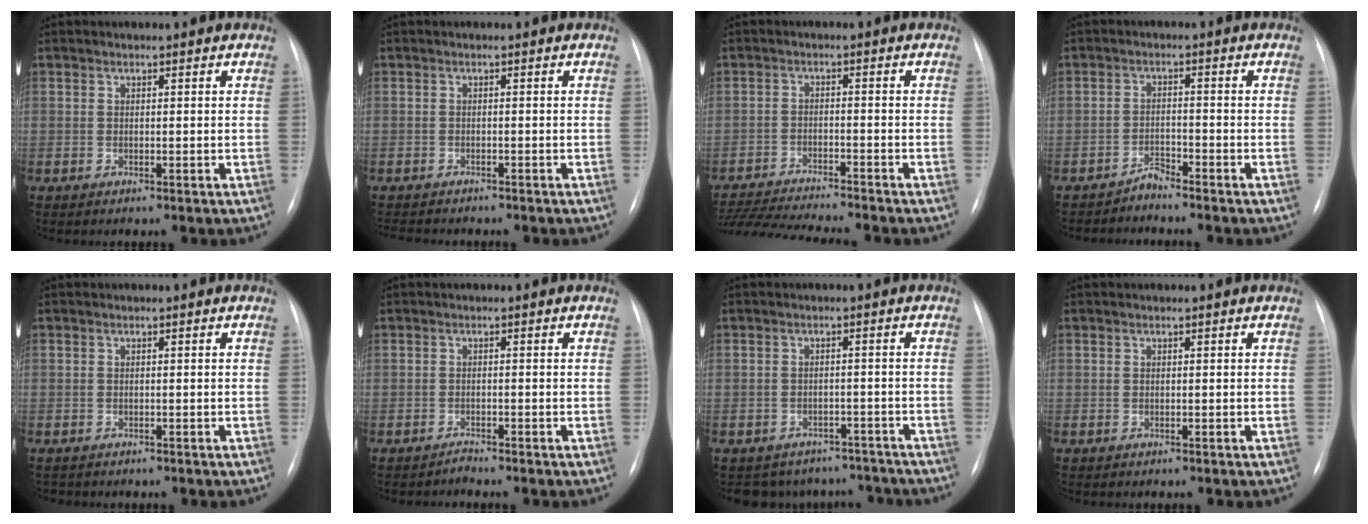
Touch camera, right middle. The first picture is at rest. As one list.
[{"total": 4.9, "force": [-4.4, 1.4, 1.8], "torque": [-0.029, -0.006, -0.058]}, {"total": 13.4, "force": [-12.4, -0.2, 5.0], "torque": [-0.084, -0.014, -0.194]}, {"total": 2.1, "force": [-2.1, -0.1, -0.1], "torque": [0.004, -0.009, -0.036]}, {"total": 1.0, "force": [-0.9, 0.4, 0.1], "torque": [-0.006, -0.003, -0.012]}, {"total": 1.0, "force": [-0.9, -0.2, -0.2], "torque": [0.003, -0.007, -0.014]}, {"total": 9.1, "force": [-8.1, 4.2, 0.1], "torque": [0.007, 0.020, -0.089]}, {"total": 0.0}]